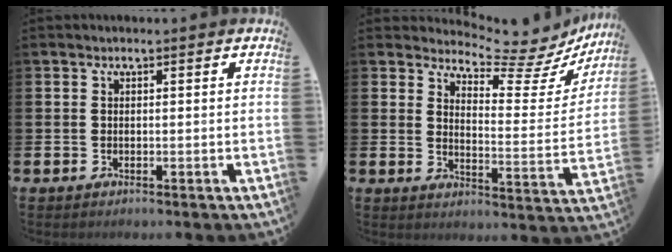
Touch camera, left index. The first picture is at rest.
{"total": 6.6, "force": [6.2, 1.5, 1.8], "torque": [-0.032, -0.064, 0.097]}